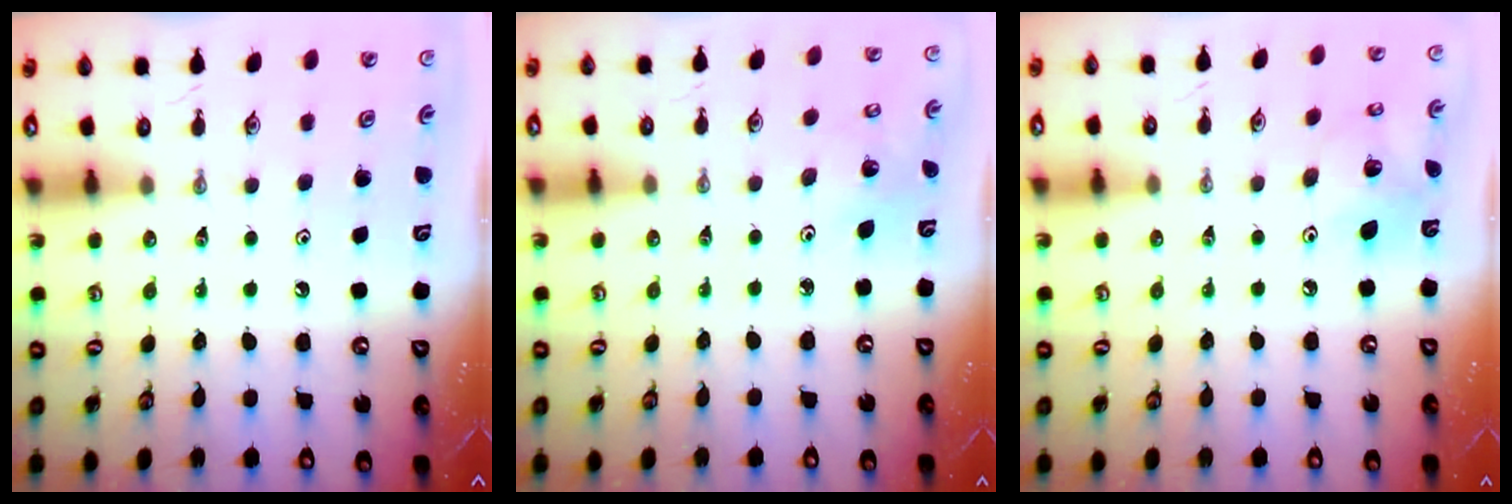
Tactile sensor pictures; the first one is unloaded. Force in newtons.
{"total": 2.3, "press": 2.3, "slide": 0.2}
{"total": 8.7, "press": 8.7, "slide": 0.6}